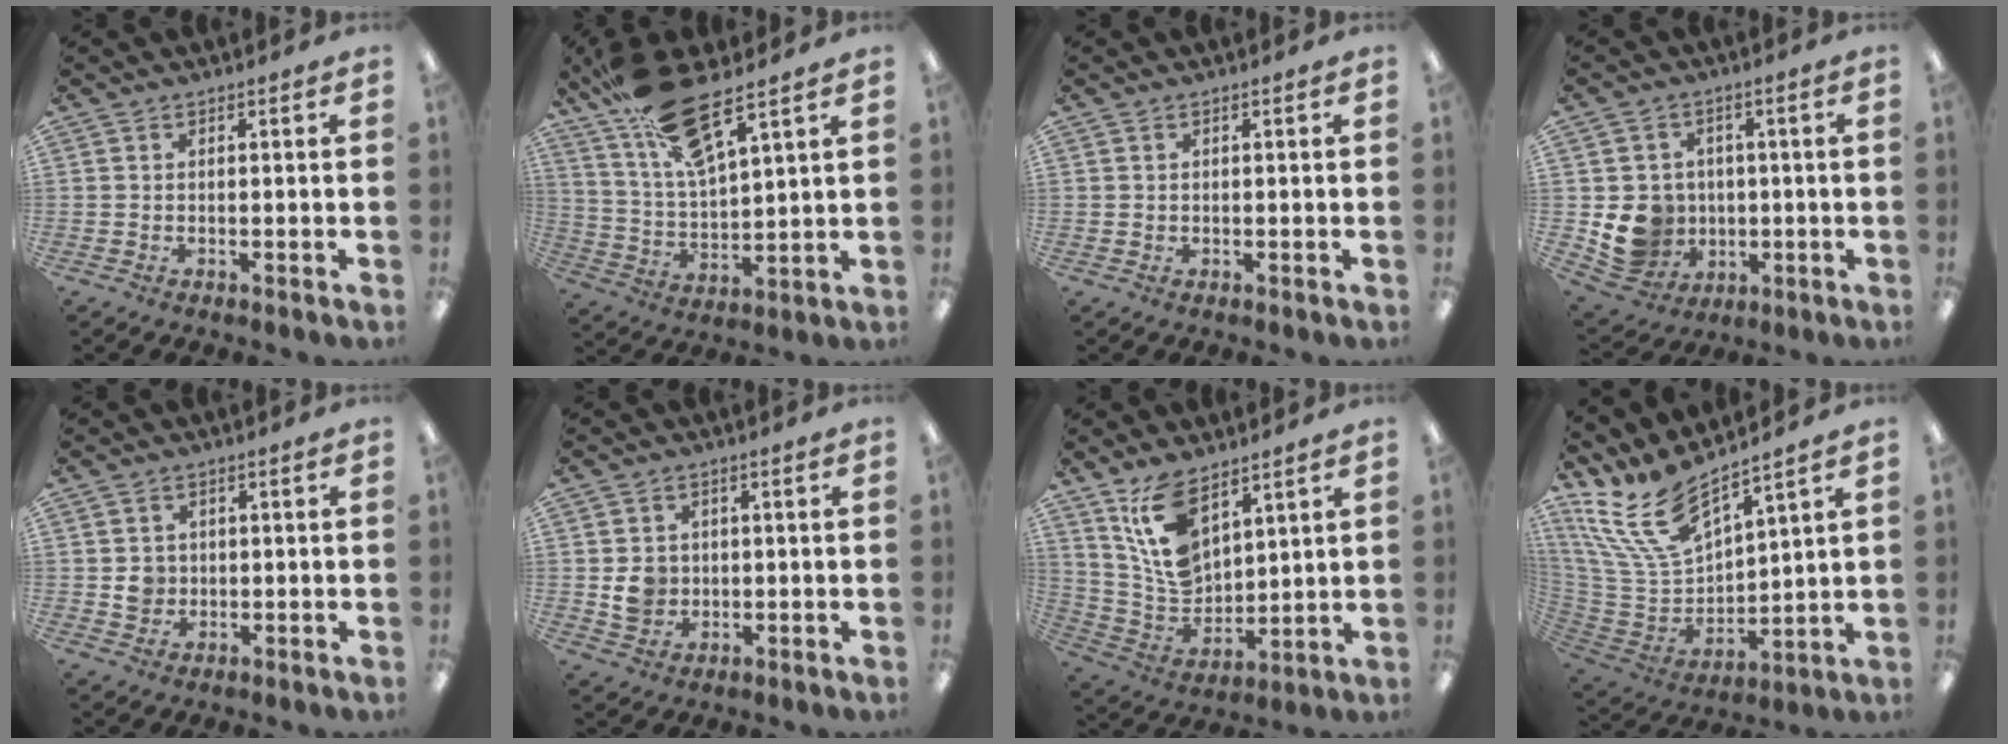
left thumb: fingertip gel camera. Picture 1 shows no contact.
{"total": 17.6, "force": [12.5, 5.0, 11.3], "torque": [-0.210, -0.062, 0.218]}
{"total": 0.7, "force": [0.2, 0.6, 0.2], "torque": [-0.004, 0.003, 0.004]}
{"total": 10.0, "force": [-0.8, 9.5, 3.2], "torque": [-0.084, 0.003, -0.005]}
{"total": 3.6, "force": [0.2, 3.4, 1.1], "torque": [-0.009, -0.001, 0.002]}
{"total": 5.1, "force": [0.1, 4.7, 2.2], "torque": [-0.020, 0.002, 0.002]}
{"total": 13.2, "force": [8.1, 7.2, 7.5], "torque": [-0.165, -0.037, 0.153]}
{"total": 17.7, "force": [13.0, 6.8, 9.9], "torque": [-0.261, -0.084, 0.236]}